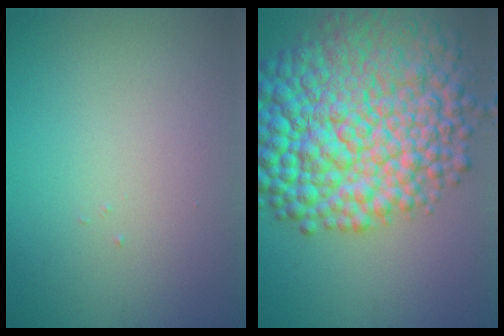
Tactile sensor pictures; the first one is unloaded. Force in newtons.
{"total": 14.9, "press": 14.9, "slide": 0.2}